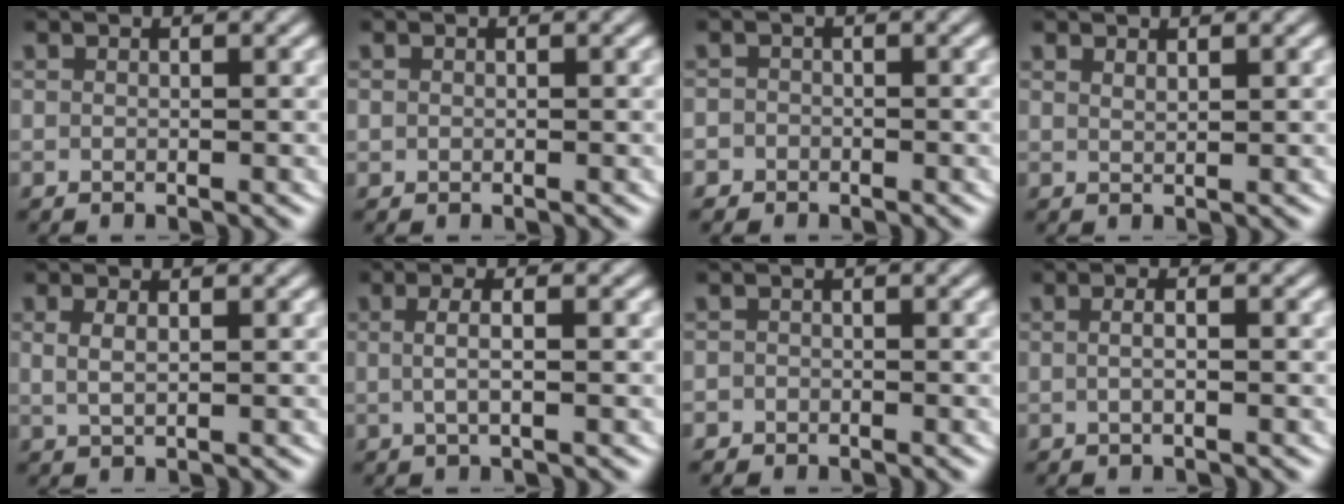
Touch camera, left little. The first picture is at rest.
{"total": 0.6, "force": [0.1, 0.6, 0.2], "torque": [-0.010, -0.006, 0.005]}
{"total": 2.6, "force": [-1.3, 2.2, -0.1], "torque": [-0.003, -0.008, -0.026]}
{"total": 0.9, "force": [0.9, -0.2, 0.2], "torque": [-0.003, -0.004, 0.022]}
{"total": 1.7, "force": [0.6, 0.8, 1.4], "torque": [-0.026, -0.002, 0.018]}
{"total": 2.2, "force": [0.0, 0.3, 2.2], "torque": [-0.039, 0.000, 0.002]}
{"total": 1.6, "force": [-1.0, 1.2, -0.3], "torque": [0.005, -0.009, -0.017]}
{"total": 1.4, "force": [-0.4, 0.3, 1.3], "torque": [-0.021, -0.001, -0.007]}